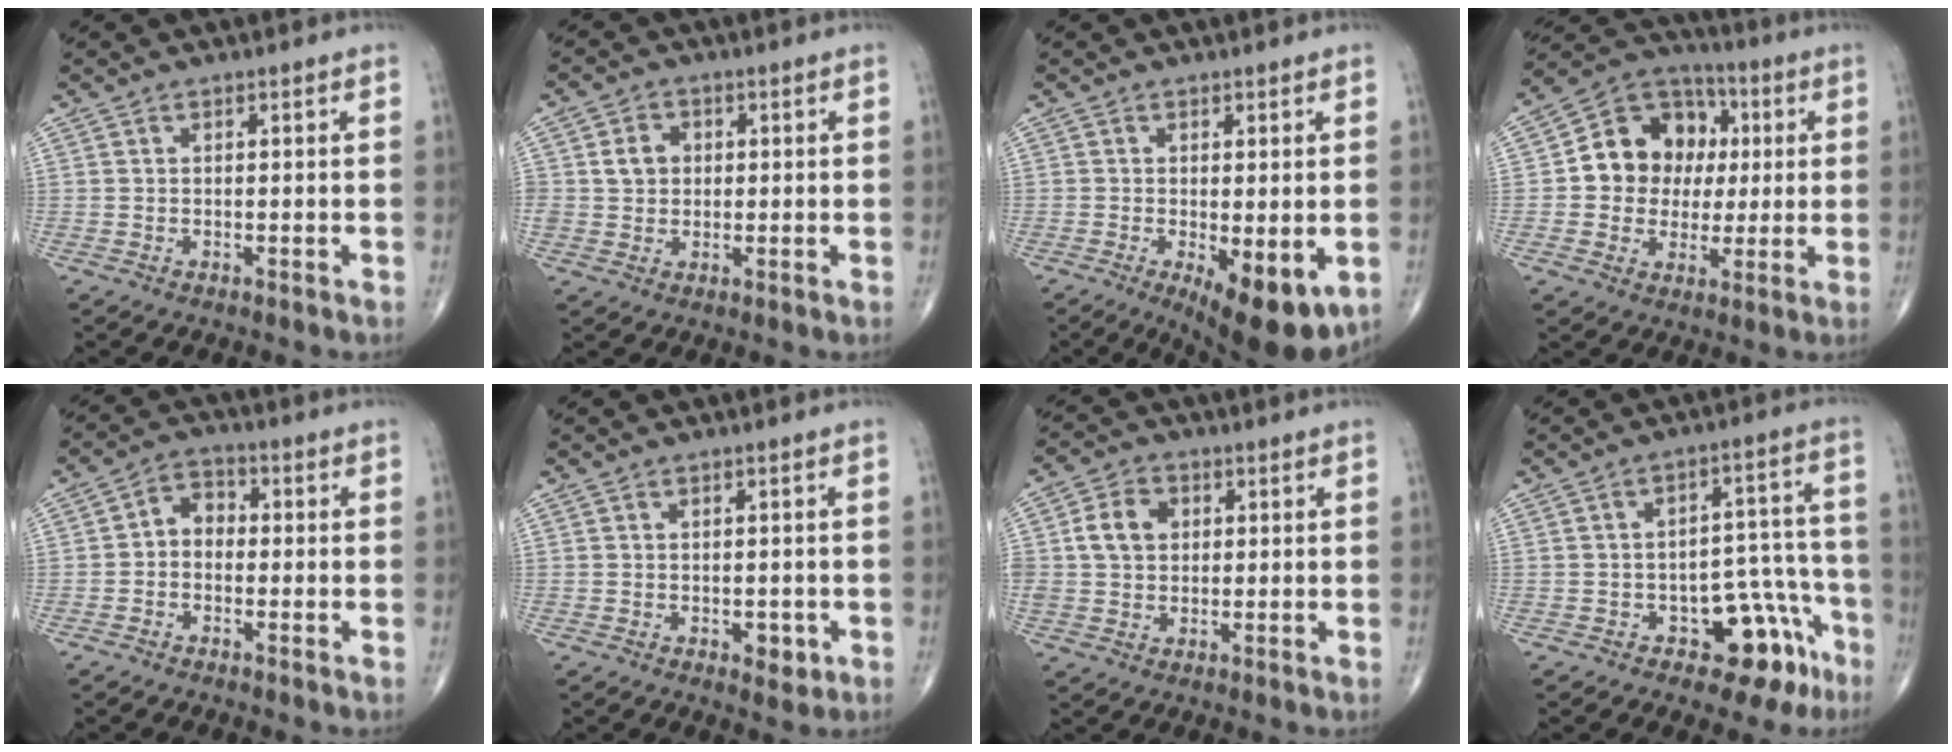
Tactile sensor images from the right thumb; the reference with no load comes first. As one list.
[{"total": 4.7, "force": [0.7, 4.0, 2.3], "torque": [-0.022, 0.003, 0.010]}, {"total": 11.1, "force": [-3.5, 4.1, 9.7], "torque": [-0.131, -0.022, -0.042]}, {"total": 14.5, "force": [1.4, 12.4, 7.4], "torque": [-0.069, 0.021, 0.020]}, {"total": 4.8, "force": [-0.7, 3.8, 2.9], "torque": [-0.029, 0.021, -0.028]}, {"total": 3.0, "force": [-1.0, 1.8, 2.2], "torque": [-0.014, 0.001, -0.007]}, {"total": 7.4, "force": [1.3, 5.8, 4.4], "torque": [-0.065, 0.008, 0.021]}, {"total": 11.8, "force": [-6.4, 6.5, 7.5], "torque": [-0.040, 0.061, -0.080]}]